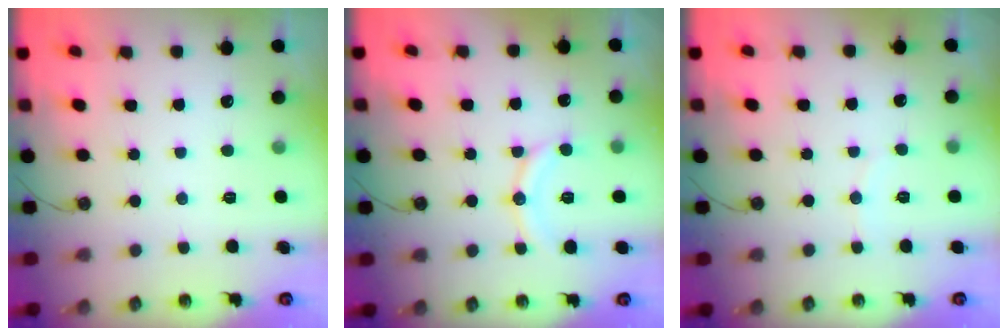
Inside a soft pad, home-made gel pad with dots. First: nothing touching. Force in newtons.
{"total": 11.8, "press": 11.7, "slide": 1.2}
{"total": 2.6, "press": 2.6, "slide": 0.3}